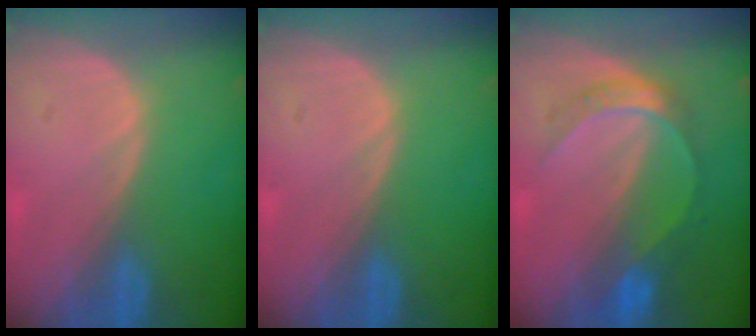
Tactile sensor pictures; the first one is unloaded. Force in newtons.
{"total": 0.0}
{"total": 6.5, "press": 5.6, "slide": 3.3}